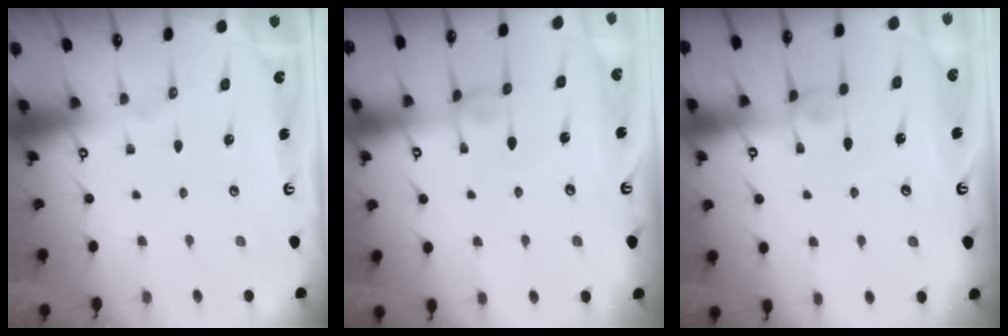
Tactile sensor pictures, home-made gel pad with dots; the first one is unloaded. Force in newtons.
{"total": 1.5, "press": 1.4, "slide": 0.3}
{"total": 1.5, "press": 1.4, "slide": 0.5}